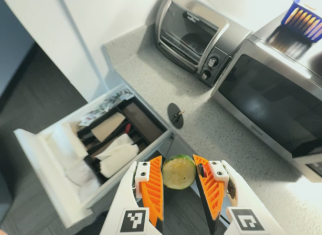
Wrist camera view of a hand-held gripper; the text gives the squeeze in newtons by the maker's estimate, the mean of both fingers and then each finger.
{"total": 10.6, "left": 11.2, "right": 10.1}